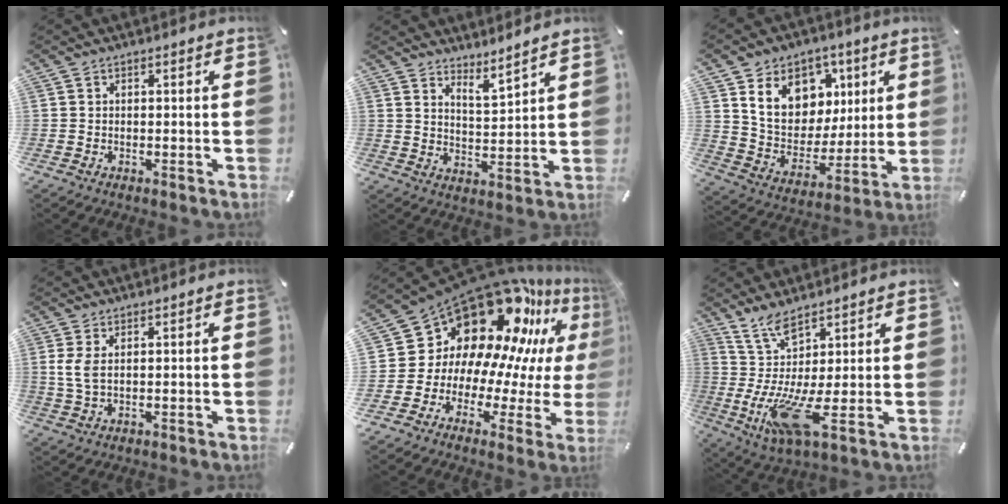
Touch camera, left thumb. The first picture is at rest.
{"total": 4.8, "force": [4.7, 0.2, 0.6], "torque": [-0.010, -0.040, 0.084]}
{"total": 15.8, "force": [6.5, 12.8, 6.7], "torque": [-0.112, -0.026, 0.129]}
{"total": 4.1, "force": [1.0, 1.7, 3.6], "torque": [-0.088, -0.002, 0.014]}
{"total": 22.0, "force": [14.4, 13.3, 10.1], "torque": [-0.182, -0.145, 0.263]}
{"total": 12.0, "force": [1.9, 1.7, 11.7], "torque": [-0.250, -0.043, 0.030]}